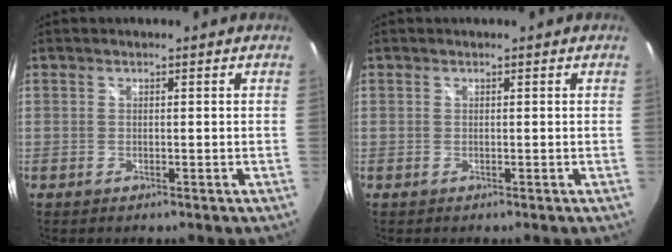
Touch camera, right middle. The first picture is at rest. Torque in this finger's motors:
{"motor_torque": [-0.12, 0.12, -0.01, 0.00]}